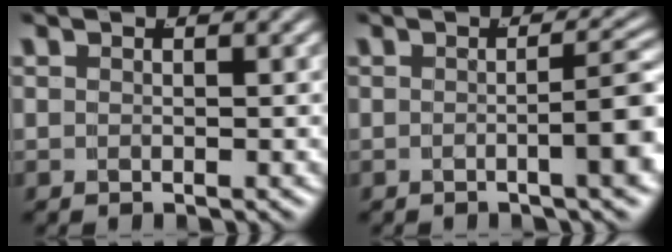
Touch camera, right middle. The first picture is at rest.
{"total": 4.2, "force": [-1.1, 0.5, 4.0], "torque": [-0.044, 0.005, -0.018]}